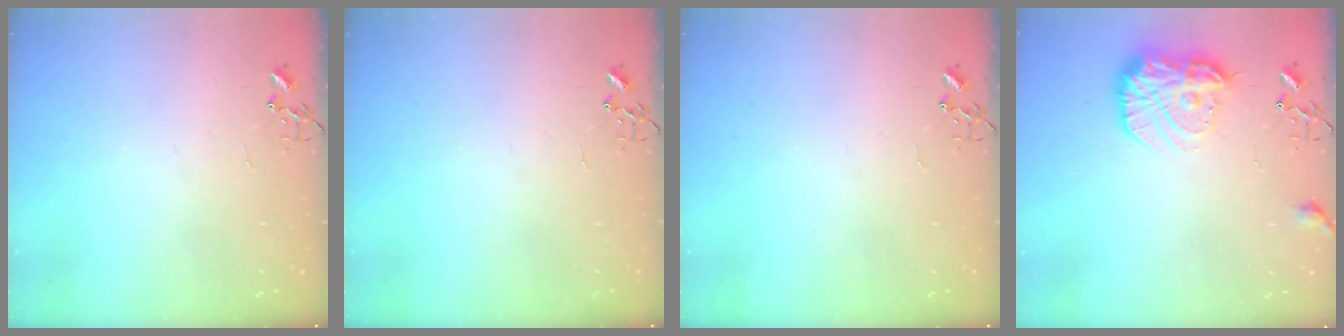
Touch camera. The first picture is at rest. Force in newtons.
{"total": 0.0}
{"total": 0.0}
{"total": 16.5, "press": 16.5, "slide": 1.1}